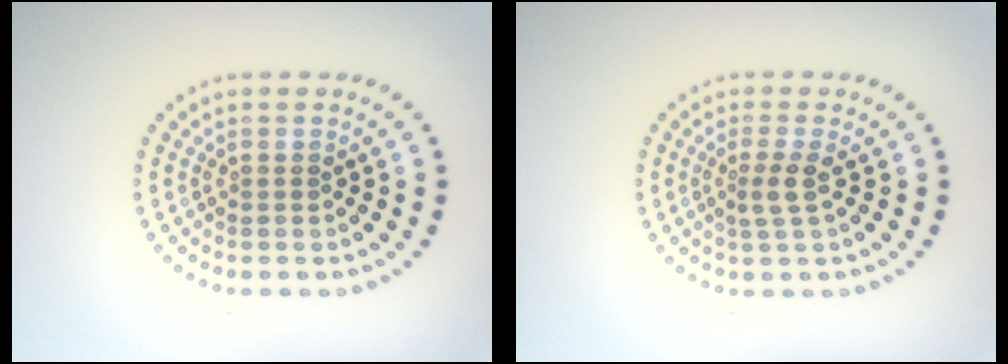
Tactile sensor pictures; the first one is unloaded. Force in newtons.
{"total": 1.8, "press": 1.4, "slide": 1.1}